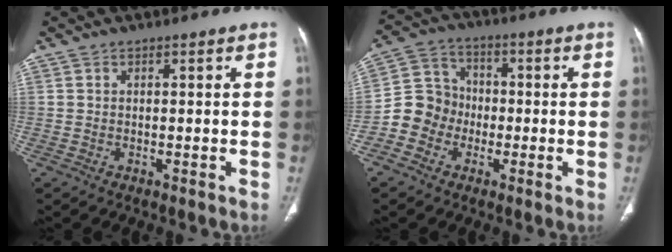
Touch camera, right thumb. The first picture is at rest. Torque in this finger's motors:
{"motor_torque": [-0.04, 0.85, 0.68, -1.12, 0.11]}